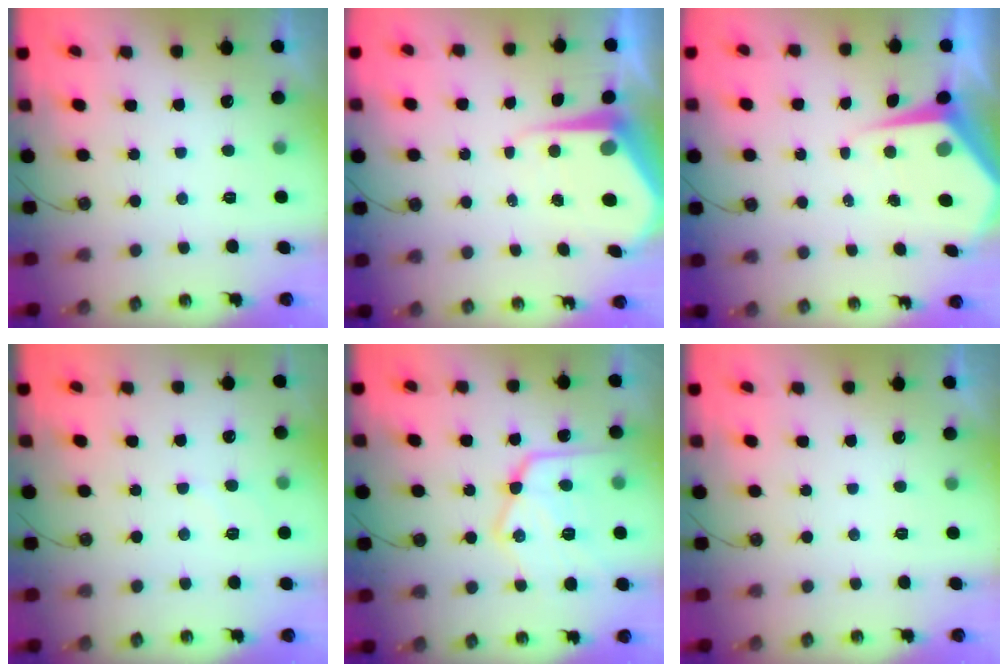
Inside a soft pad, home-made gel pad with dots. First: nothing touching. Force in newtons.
{"total": 8.6, "press": 8.5, "slide": 0.9}
{"total": 7.0, "press": 6.9, "slide": 0.6}
{"total": 4.7, "press": 4.7, "slide": 0.7}
{"total": 20.6, "press": 20.6, "slide": 1.9}
{"total": 0.0}